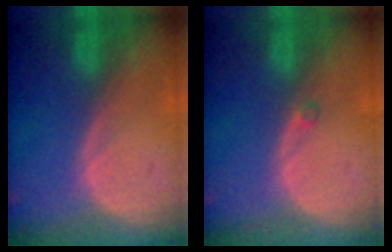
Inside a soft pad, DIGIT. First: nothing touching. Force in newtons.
{"total": 0.6, "press": 0.6, "slide": 0.1}